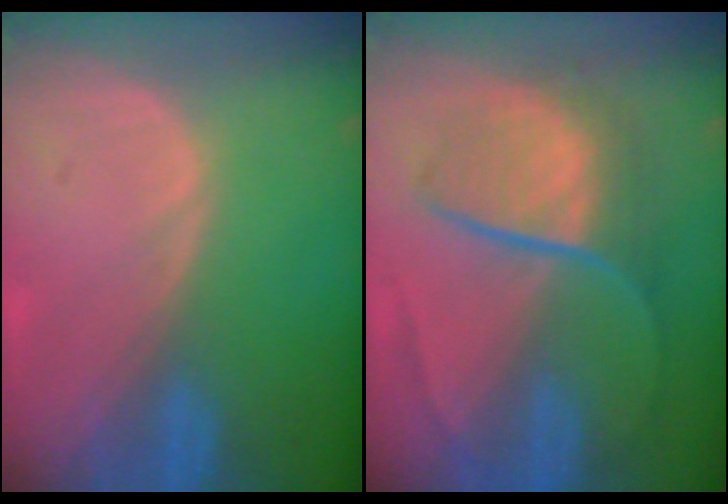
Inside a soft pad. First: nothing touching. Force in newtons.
{"total": 8.8, "press": 7.7, "slide": 4.2}